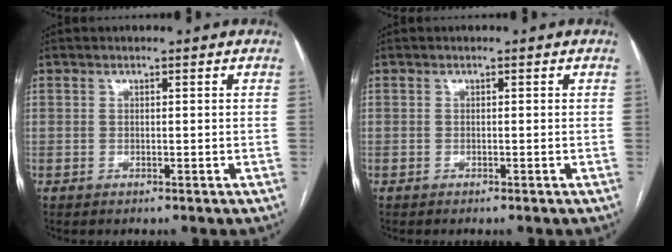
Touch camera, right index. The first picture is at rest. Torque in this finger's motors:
{"motor_torque": [-0.05, -0.01, -0.02, -0.01]}